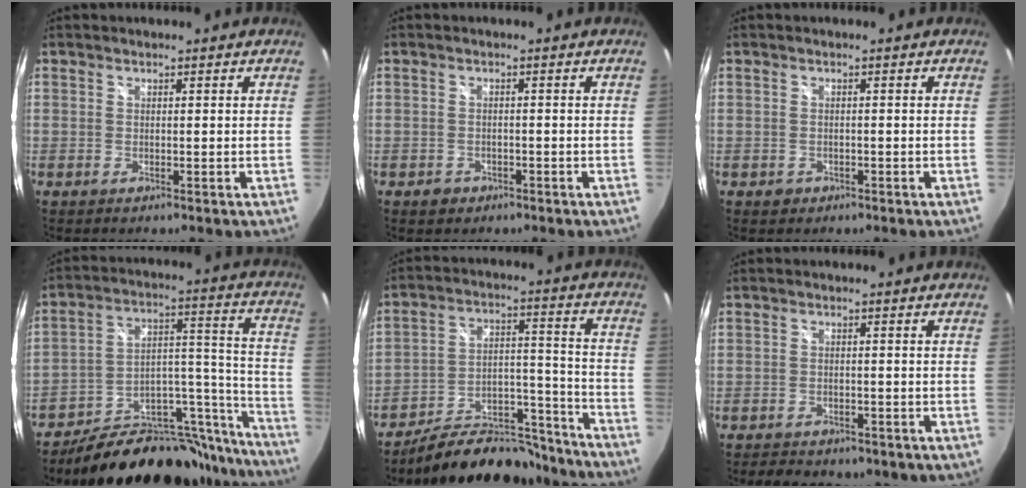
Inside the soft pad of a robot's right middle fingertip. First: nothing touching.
{"total": 2.4, "force": [-1.4, 1.9, 0.5], "torque": [-0.015, 0.000, -0.019]}
{"total": 1.7, "force": [-0.9, 1.4, 0.4], "torque": [-0.010, -0.002, -0.011]}
{"total": 28.3, "force": [-23.9, 10.1, 11.2], "torque": [-0.118, 0.068, -0.335]}
{"total": 18.3, "force": [-16.0, 6.5, 6.2], "torque": [-0.099, 0.048, -0.227]}
{"total": 6.5, "force": [-4.6, 3.6, 2.8], "torque": [-0.064, -0.005, -0.056]}